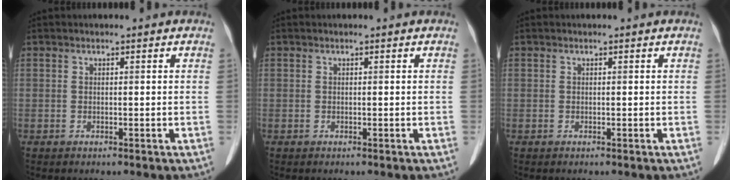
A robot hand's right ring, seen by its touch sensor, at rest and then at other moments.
{"total": 0.0}
{"total": 0.0}